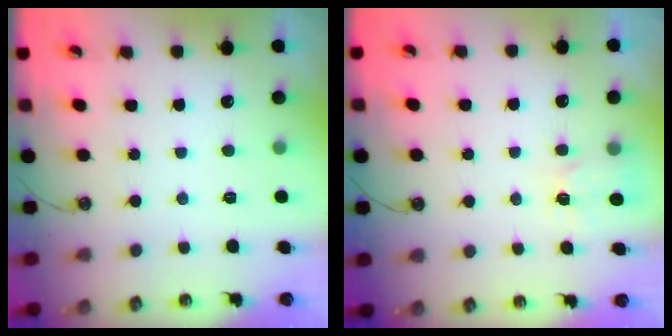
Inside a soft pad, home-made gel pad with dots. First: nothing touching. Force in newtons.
{"total": 5.1, "press": 5.0, "slide": 0.6}